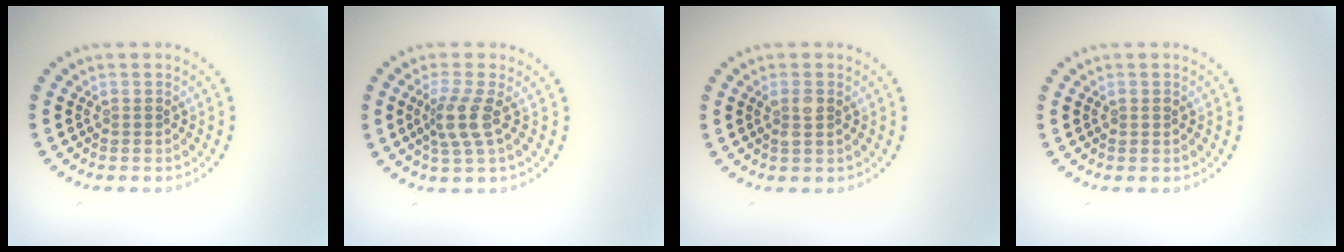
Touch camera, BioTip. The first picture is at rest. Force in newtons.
{"total": 2.6, "press": 2.0, "slide": 1.7}
{"total": 1.4, "press": 1.3, "slide": 0.5}
{"total": 0.7, "press": 0.6, "slide": 0.2}